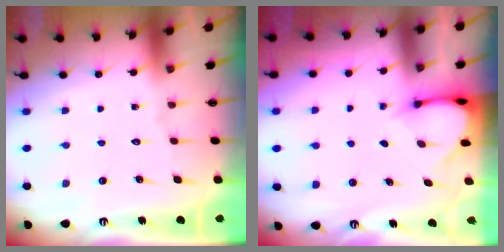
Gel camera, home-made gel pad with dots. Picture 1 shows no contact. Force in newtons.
{"total": 3.1, "press": 3.1, "slide": 0.3}